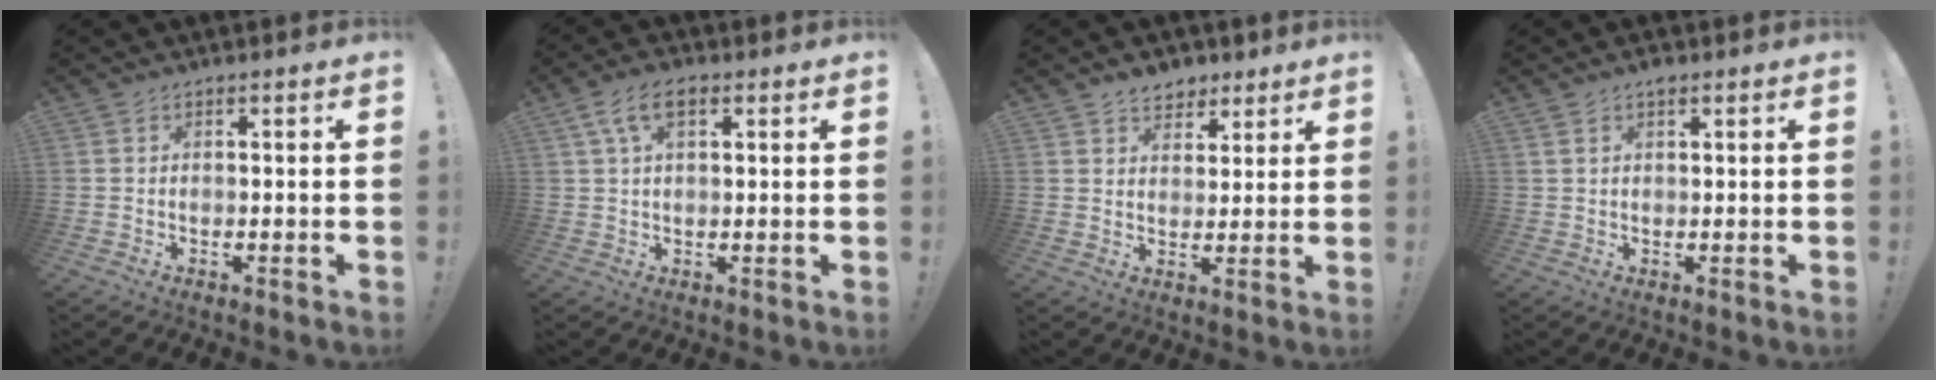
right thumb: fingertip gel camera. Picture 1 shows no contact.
{"total": 7.5, "force": [3.1, 3.8, 5.7], "torque": [-0.104, 0.008, 0.060]}
{"total": 6.1, "force": [4.3, 4.2, 1.2], "torque": [-0.003, -0.028, 0.080]}
{"total": 2.3, "force": [1.4, 1.1, 1.4], "torque": [-0.021, -0.002, 0.026]}